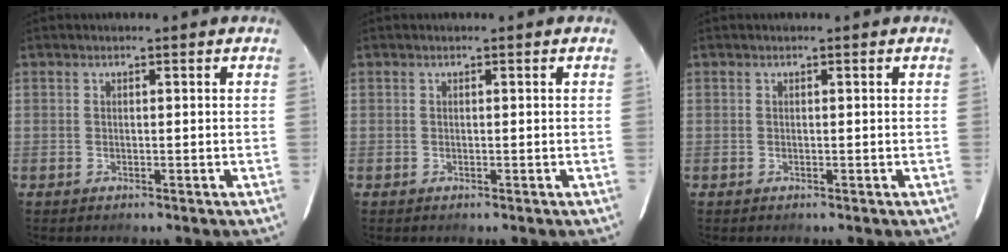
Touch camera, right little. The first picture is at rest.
{"total": 0.0}
{"total": 0.0}